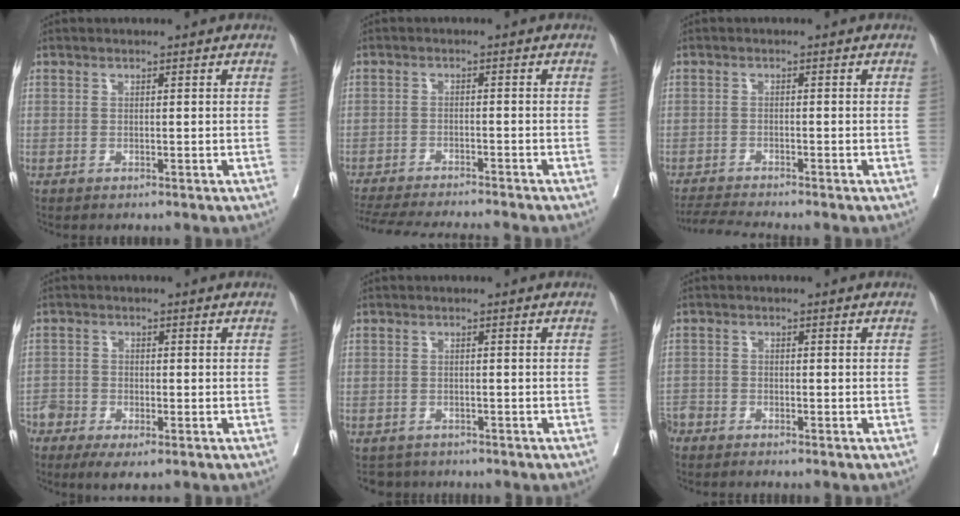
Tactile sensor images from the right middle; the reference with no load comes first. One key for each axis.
{"total": 13.4, "fx": -12.4, "fy": 0.5, "fz": 5.3, "tx": -0.080, "ty": -0.019, "tz": -0.181}
{"total": 4.1, "fx": -3.8, "fy": -1.1, "fz": 1.0, "tx": -0.017, "ty": -0.020, "tz": -0.069}
{"total": 5.4, "fx": -3.8, "fy": 2.0, "fz": 3.3, "tx": -0.060, "ty": -0.005, "tz": -0.069}
{"total": 2.6, "fx": -2.3, "fy": 1.1, "fz": -0.4, "tx": 0.004, "ty": -0.002, "tz": -0.038}
{"total": 4.4, "fx": -4.0, "fy": 1.1, "fz": 1.4, "tx": -0.023, "ty": -0.010, "tz": -0.077}